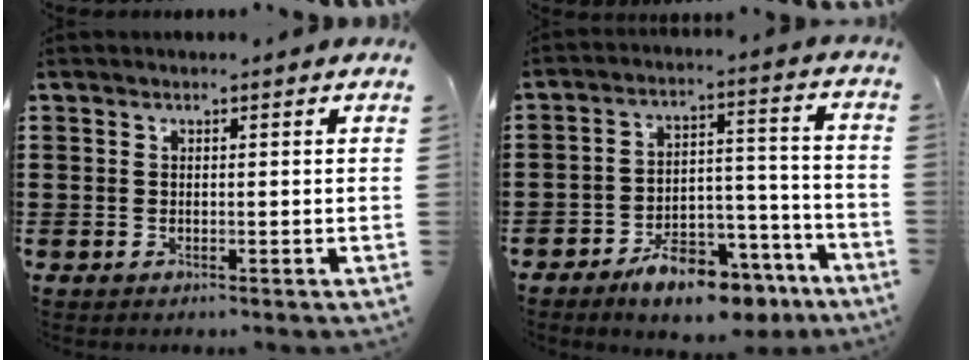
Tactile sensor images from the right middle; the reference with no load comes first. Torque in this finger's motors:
{"motor_torque": [1.38, -0.76, 0.35, 0.12]}